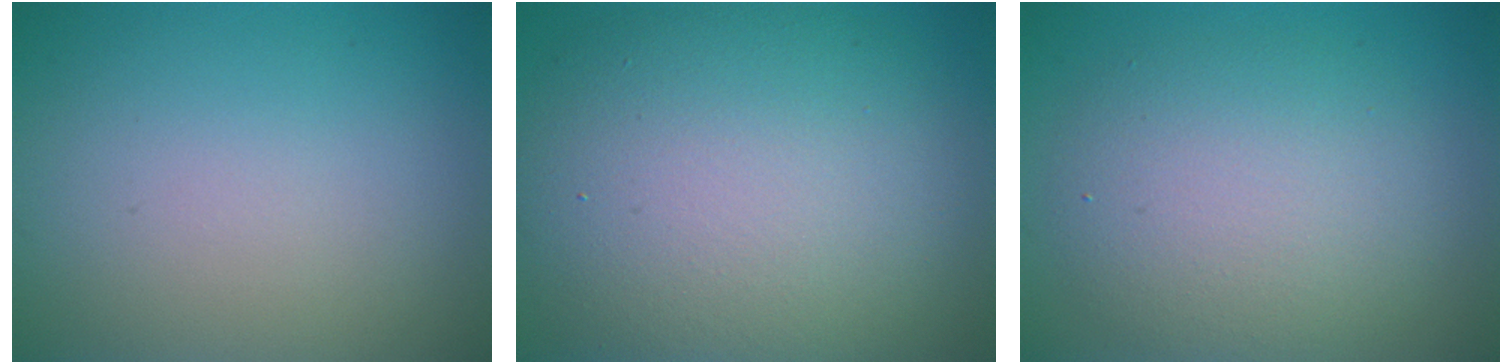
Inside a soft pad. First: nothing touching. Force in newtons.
{"total": 12.3, "press": 12.3, "slide": 0.8}
{"total": 5.6, "press": 5.6, "slide": 0.5}